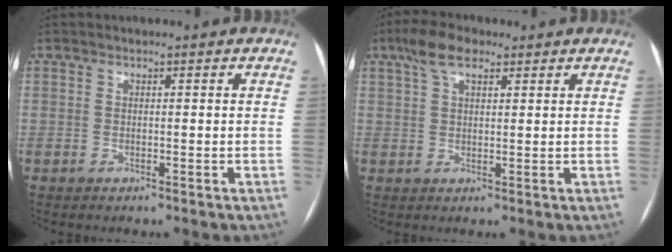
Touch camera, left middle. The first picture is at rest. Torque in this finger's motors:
{"motor_torque": [0.70, -0.59, 0.49, 0.13]}